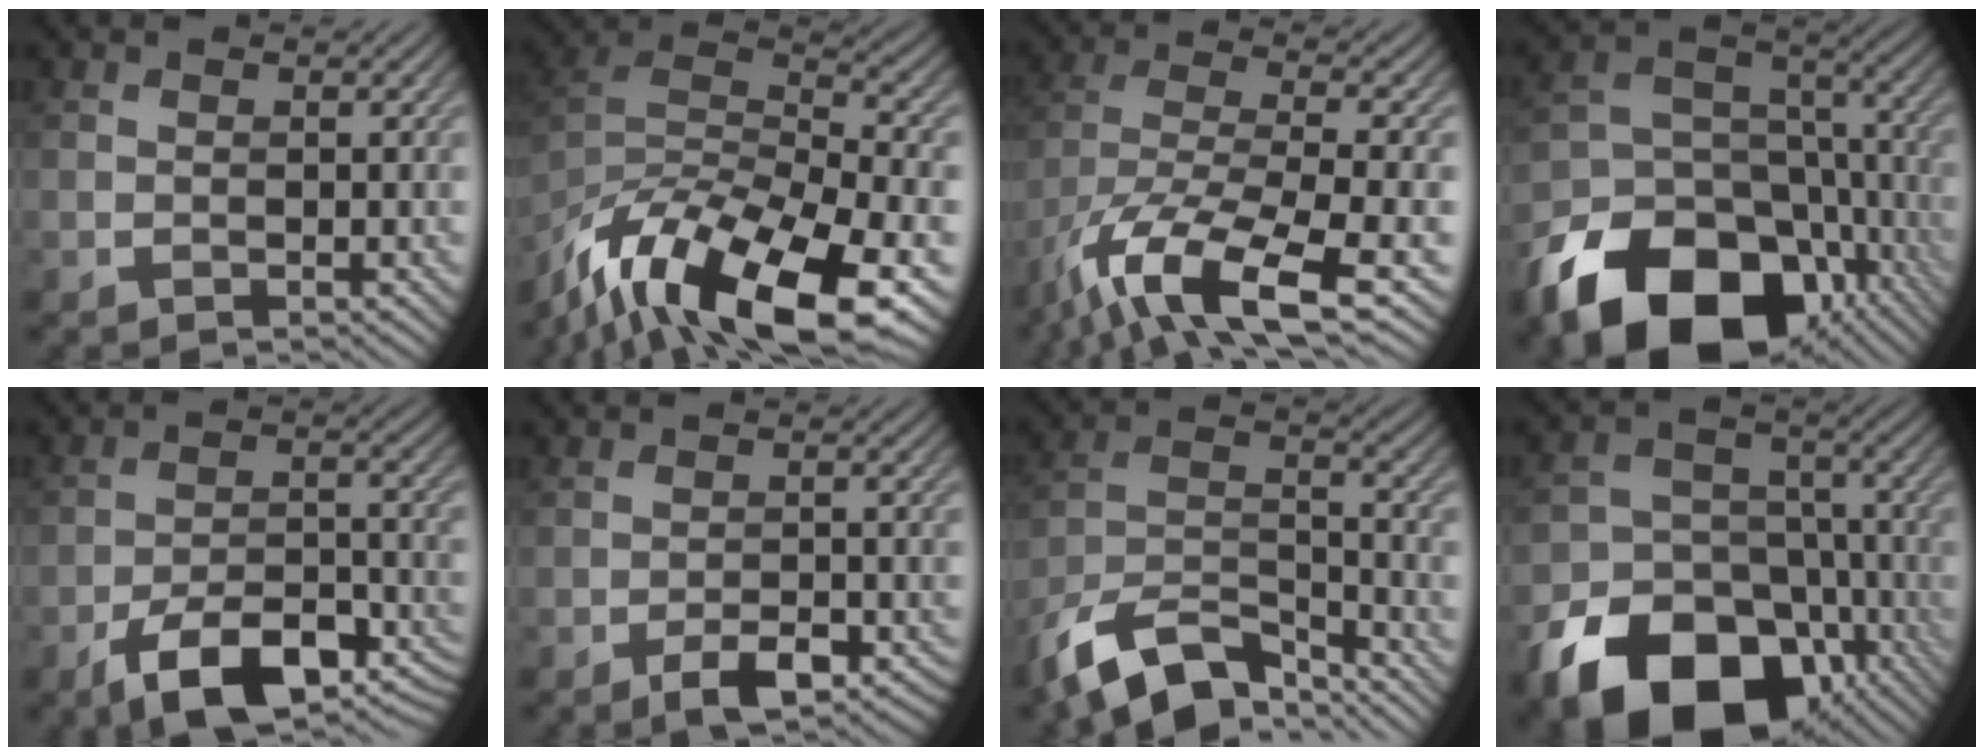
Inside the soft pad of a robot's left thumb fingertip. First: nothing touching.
{"total": 17.8, "force": [-12.5, 5.9, 11.2], "torque": [-0.252, -0.020, -0.203]}
{"total": 13.6, "force": [-7.9, 4.1, 10.3], "torque": [-0.212, -0.016, -0.148]}
{"total": 20.2, "force": [-11.2, 13.5, 10.0], "torque": [-0.213, -0.048, -0.167]}
{"total": 11.3, "force": [-7.1, 4.7, 7.4], "torque": [-0.120, -0.007, -0.117]}
{"total": 4.3, "force": [-2.7, 1.5, 3.0], "torque": [-0.045, 0.003, -0.040]}
{"total": 12.3, "force": [-9.6, 4.4, 6.4], "torque": [-0.124, -0.009, -0.184]}
{"total": 19.1, "force": [-10.8, 13.2, 8.5], "torque": [-0.170, -0.054, -0.170]}